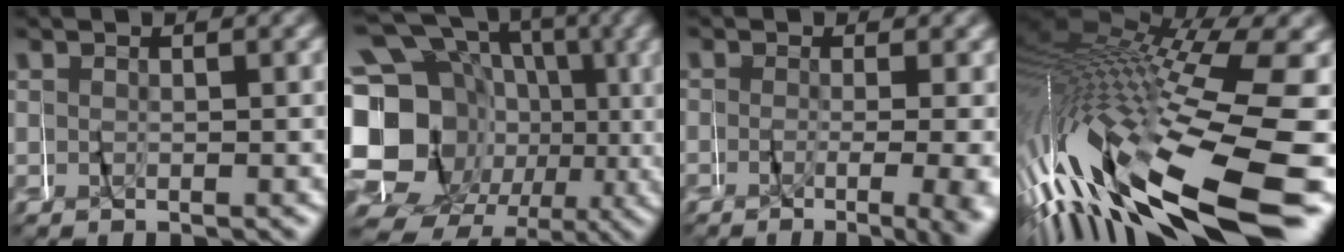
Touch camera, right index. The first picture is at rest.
{"total": 17.3, "force": [0.1, 14.9, 8.8], "torque": [-0.159, -0.033, -0.003]}
{"total": 4.6, "force": [-1.6, 1.1, 4.2], "torque": [-0.034, -0.013, -0.022]}
{"total": 18.2, "force": [-3.8, 7.7, 16.0], "torque": [-0.280, -0.008, -0.043]}